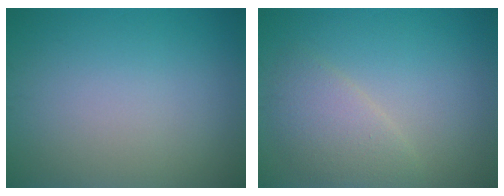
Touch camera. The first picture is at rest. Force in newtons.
{"total": 2.9, "press": 2.9, "slide": 0.2}